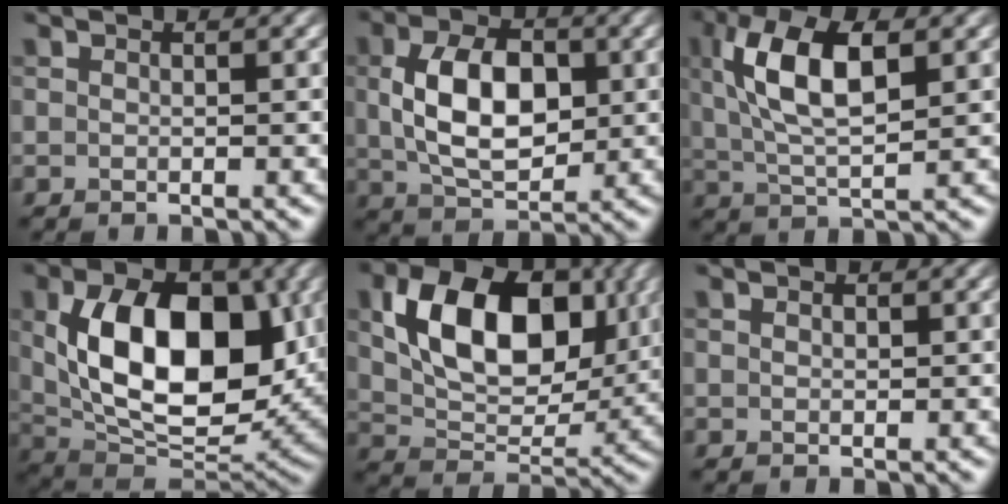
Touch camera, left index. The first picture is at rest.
{"total": 7.7, "force": [0.7, 4.6, 6.1], "torque": [-0.110, 0.004, 0.012]}
{"total": 8.4, "force": [2.4, 3.4, 7.3], "torque": [-0.142, 0.014, 0.038]}
{"total": 13.2, "force": [1.8, 8.0, 10.4], "torque": [-0.158, -0.011, 0.035]}
{"total": 11.0, "force": [2.9, 7.2, 7.8], "torque": [-0.141, -0.004, 0.059]}
{"total": 0.5, "force": [0.2, 0.4, 0.3], "torque": [-0.005, 0.000, 0.003]}